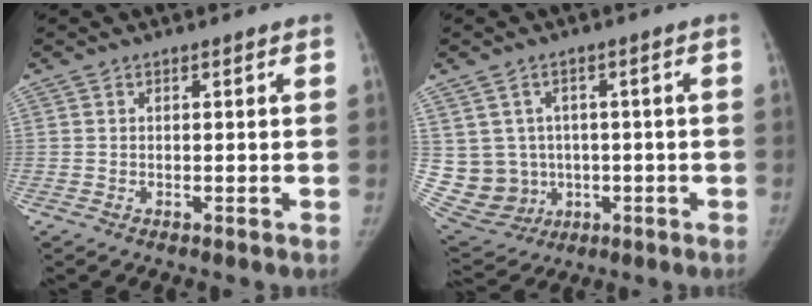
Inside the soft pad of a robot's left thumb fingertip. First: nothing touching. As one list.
[{"total": 11.6, "force": [0.1, 11.1, 3.6], "torque": [-0.065, 0.014, 0.030]}]